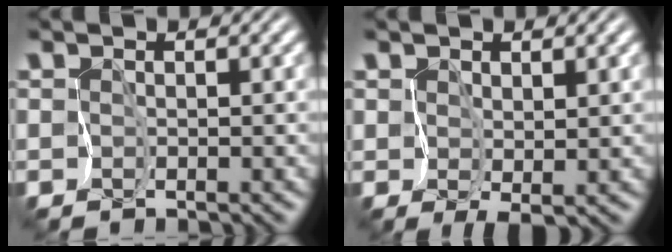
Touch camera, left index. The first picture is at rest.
{"total": 1.7, "force": [1.1, 0.8, 1.0], "torque": [-0.019, -0.002, 0.025]}